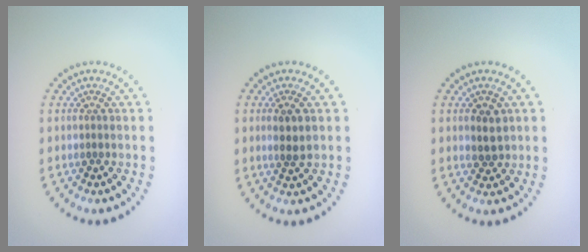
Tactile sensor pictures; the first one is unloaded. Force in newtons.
{"total": 2.0, "press": 1.8, "slide": 0.7}
{"total": 2.0, "press": 2.0, "slide": 0.5}